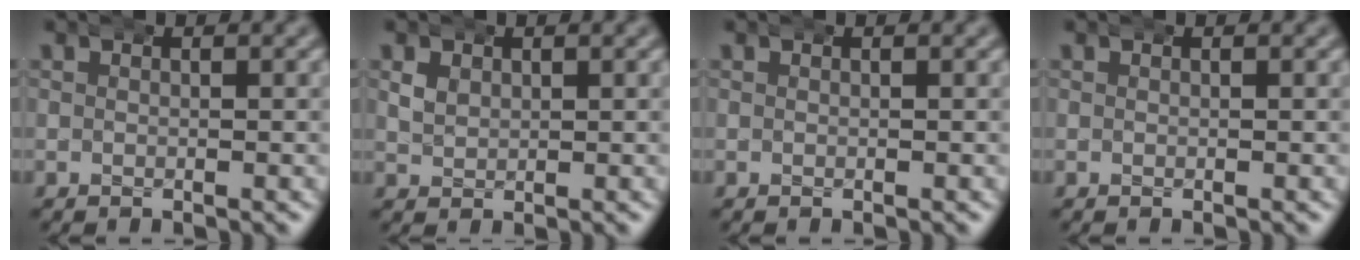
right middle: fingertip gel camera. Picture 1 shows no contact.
{"total": 0.8, "force": [0.6, 0.5, 0.0], "torque": [0.001, -0.004, 0.018]}
{"total": 0.0}
{"total": 0.0}